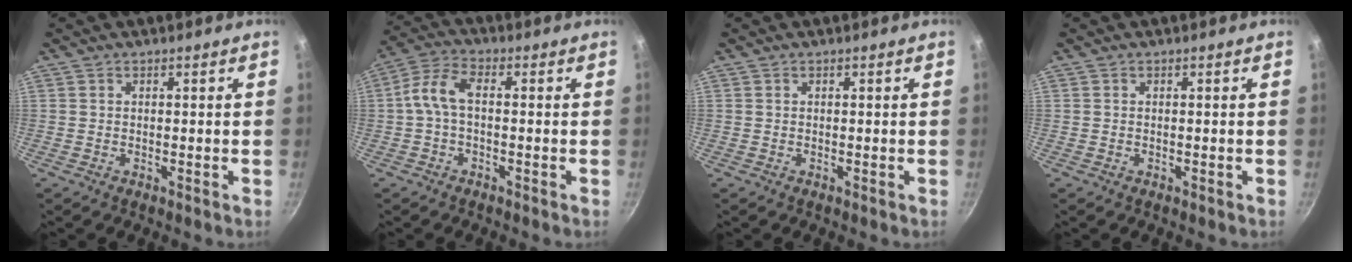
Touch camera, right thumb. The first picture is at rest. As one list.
[{"total": 6.7, "force": [-0.2, 3.5, 5.7], "torque": [-0.121, 0.024, -0.012]}, {"total": 0.0}, {"total": 0.0}]